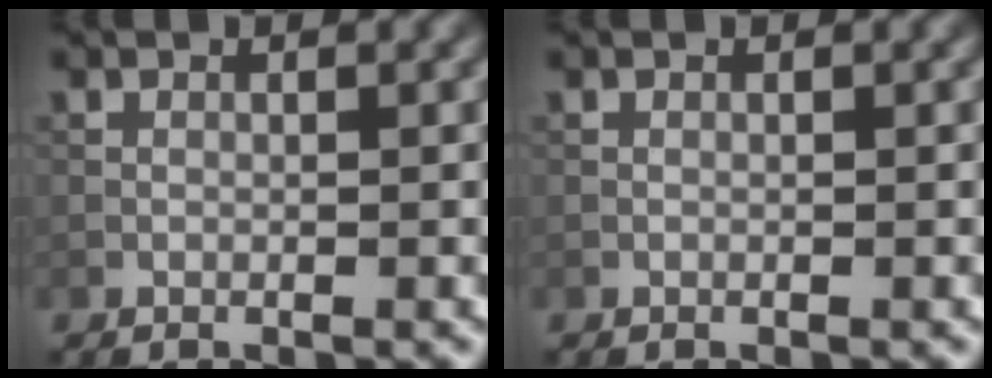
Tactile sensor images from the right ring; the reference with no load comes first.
{"total": 0.0}